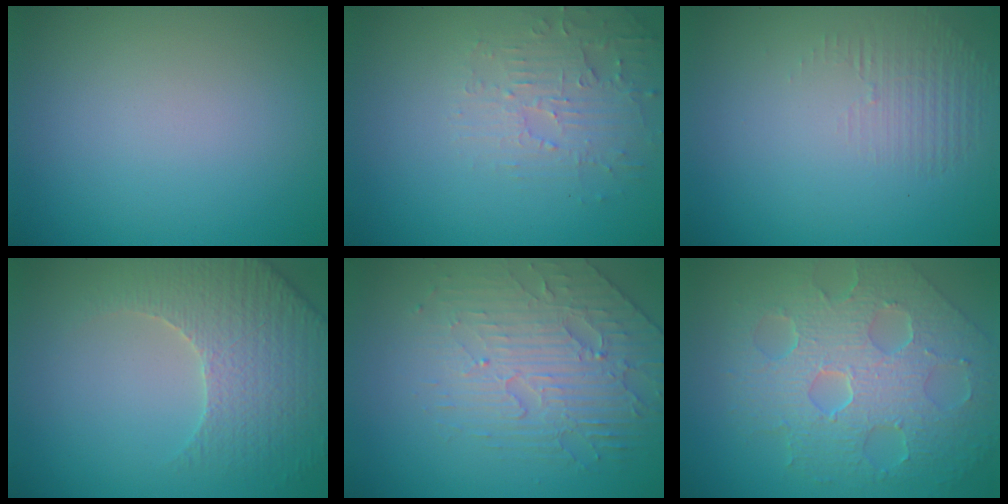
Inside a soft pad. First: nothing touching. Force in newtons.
{"total": 3.2, "press": 3.1, "slide": 0.7}
{"total": 1.4, "press": 0.1, "slide": 1.4}
{"total": 4.6, "press": 4.3, "slide": 1.4}
{"total": 4.2, "press": 3.8, "slide": 1.7}
{"total": 8.8, "press": 6.1, "slide": 6.4}